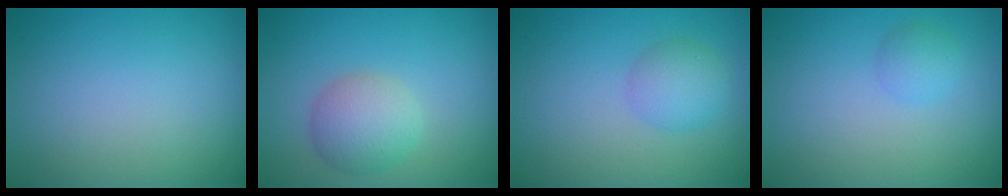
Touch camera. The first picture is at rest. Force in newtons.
{"total": 3.5, "press": 3.5, "slide": 0.3}
{"total": 2.5, "press": 2.5, "slide": 0.1}
{"total": 1.2, "press": 1.2, "slide": 0.1}